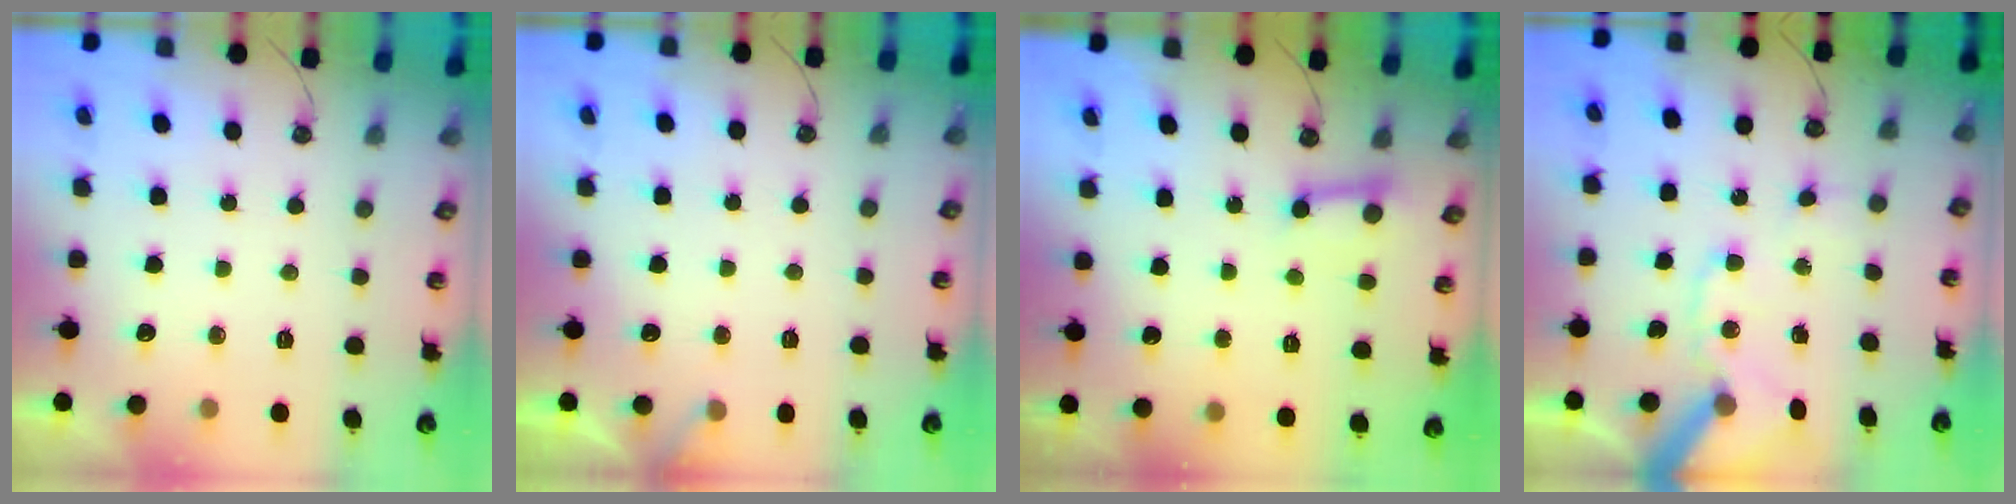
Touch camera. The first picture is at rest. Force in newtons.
{"total": 4.0, "press": 4.0, "slide": 0.3}
{"total": 7.4, "press": 7.3, "slide": 0.7}
{"total": 13.6, "press": 13.4, "slide": 2.0}